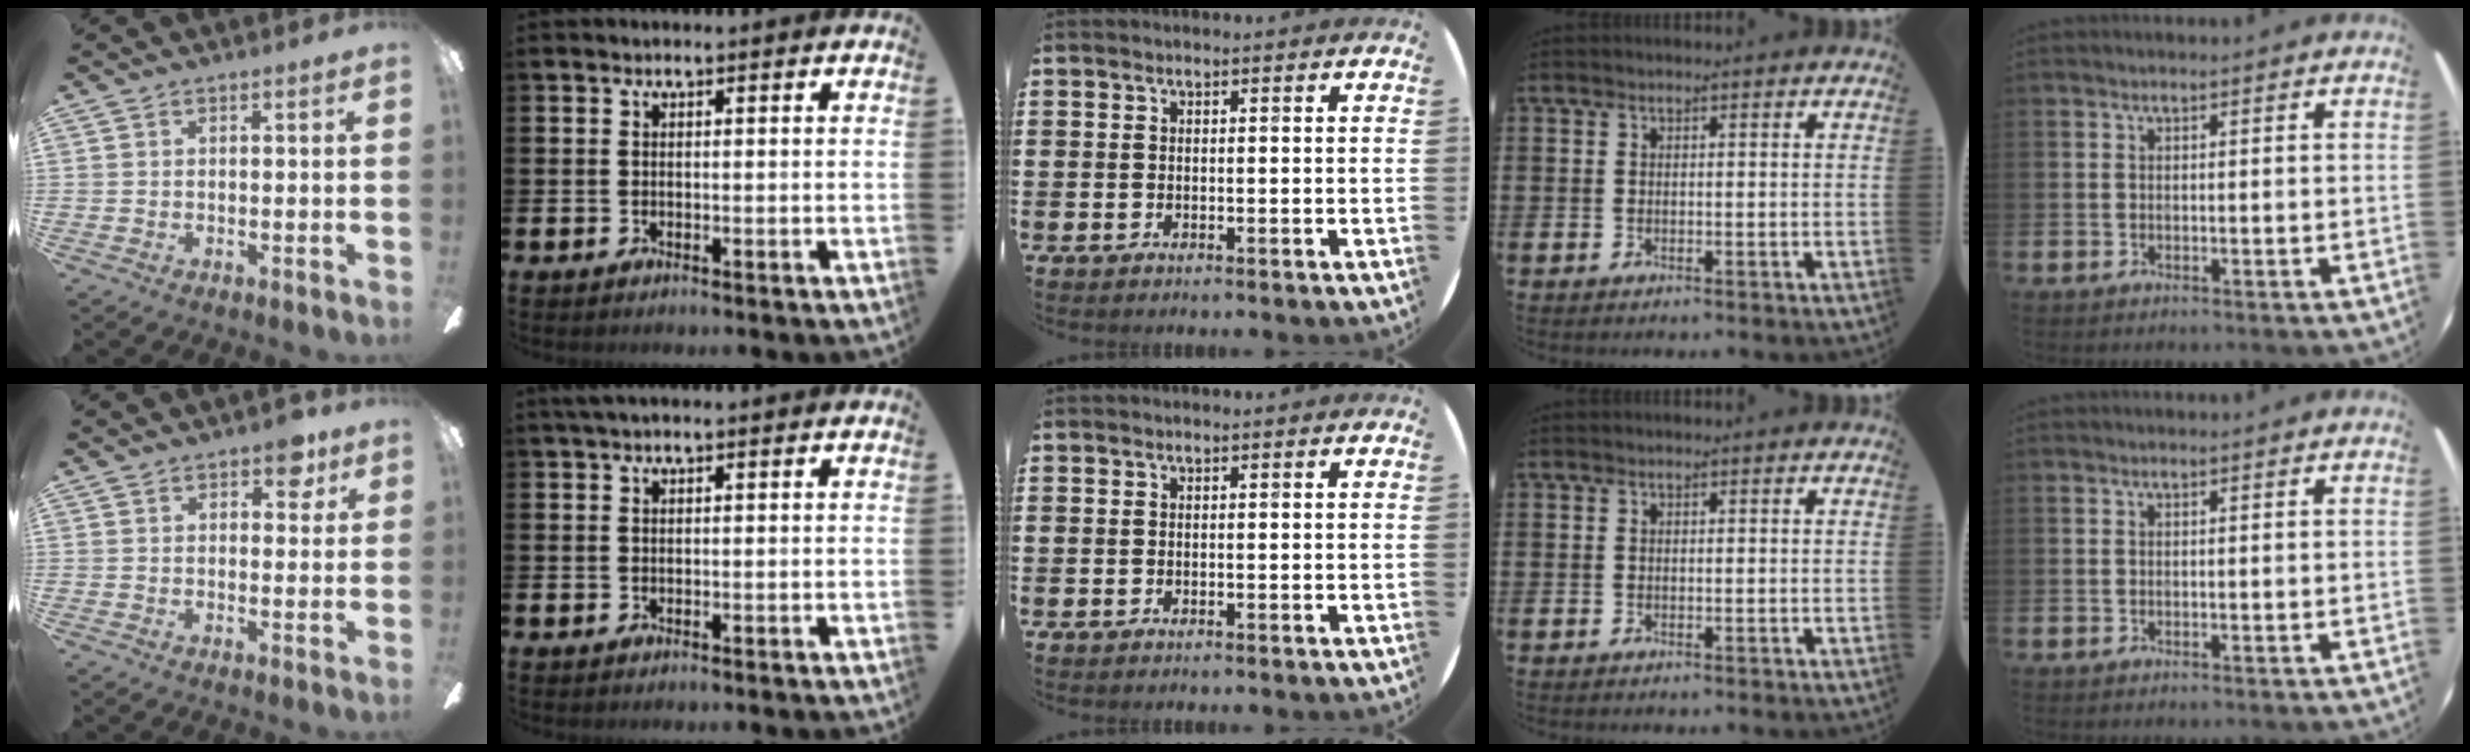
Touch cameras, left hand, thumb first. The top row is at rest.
{"thumb": {"total": 5.1, "force": [3.0, 2.7, 3.1], "torque": [-0.027, -0.006, 0.047]}, "index": {"total": 0.9, "force": [0.6, 0.1, 0.7], "torque": [-0.016, 0.004, 0.011]}}